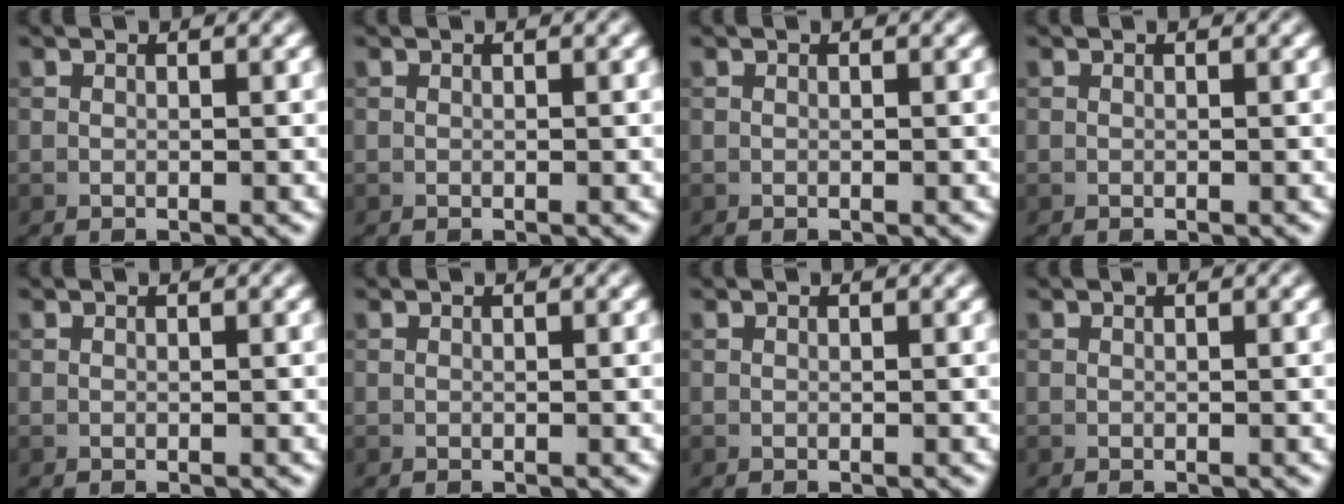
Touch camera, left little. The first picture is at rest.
{"total": 0.0}
{"total": 0.0}
{"total": 0.0}
{"total": 0.0}
{"total": 0.0}
{"total": 0.0}
{"total": 0.0}